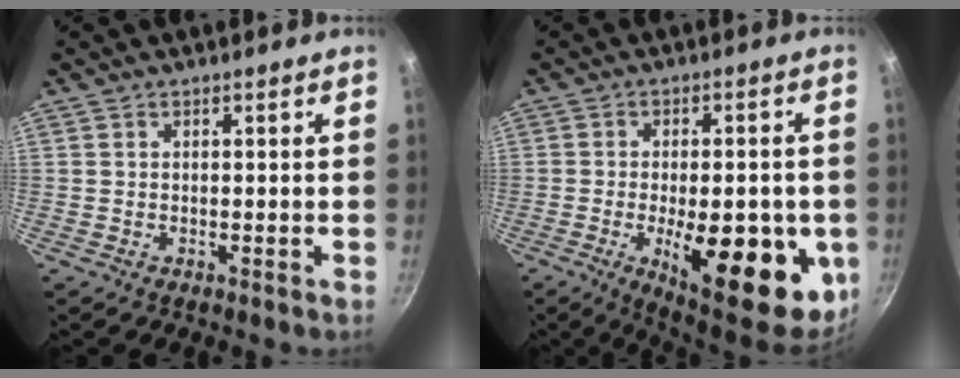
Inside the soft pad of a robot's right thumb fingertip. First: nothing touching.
{"total": 21.4, "force": [-5.6, 8.8, 18.8], "torque": [-0.213, -0.003, -0.063]}